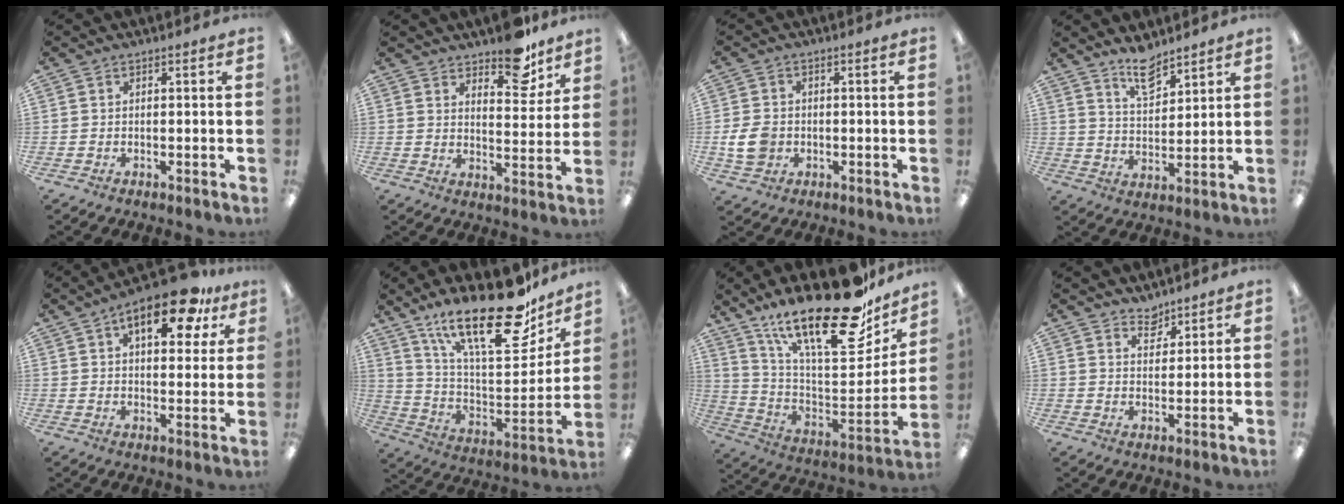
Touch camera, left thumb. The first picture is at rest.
{"total": 10.2, "force": [8.3, 3.9, 4.5], "torque": [-0.040, -0.060, 0.143]}
{"total": 6.6, "force": [-0.9, 5.3, 3.9], "torque": [-0.078, 0.005, -0.017]}
{"total": 8.2, "force": [6.6, 3.3, 3.4], "torque": [-0.054, -0.040, 0.118]}
{"total": 14.9, "force": [8.2, 6.4, 10.7], "torque": [-0.140, -0.029, 0.128]}
{"total": 27.2, "force": [18.9, 9.5, 17.1], "torque": [-0.256, -0.117, 0.320]}
{"total": 27.4, "force": [19.0, 9.0, 17.6], "torque": [-0.256, -0.133, 0.316]}
{"total": 4.4, "force": [3.9, 1.9, 0.5], "torque": [0.003, -0.028, 0.070]}